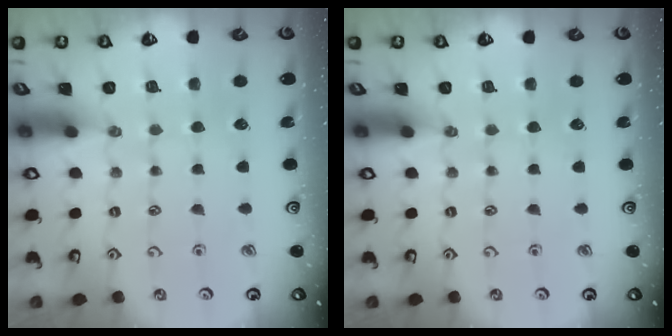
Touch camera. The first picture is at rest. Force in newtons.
{"total": 0.0}